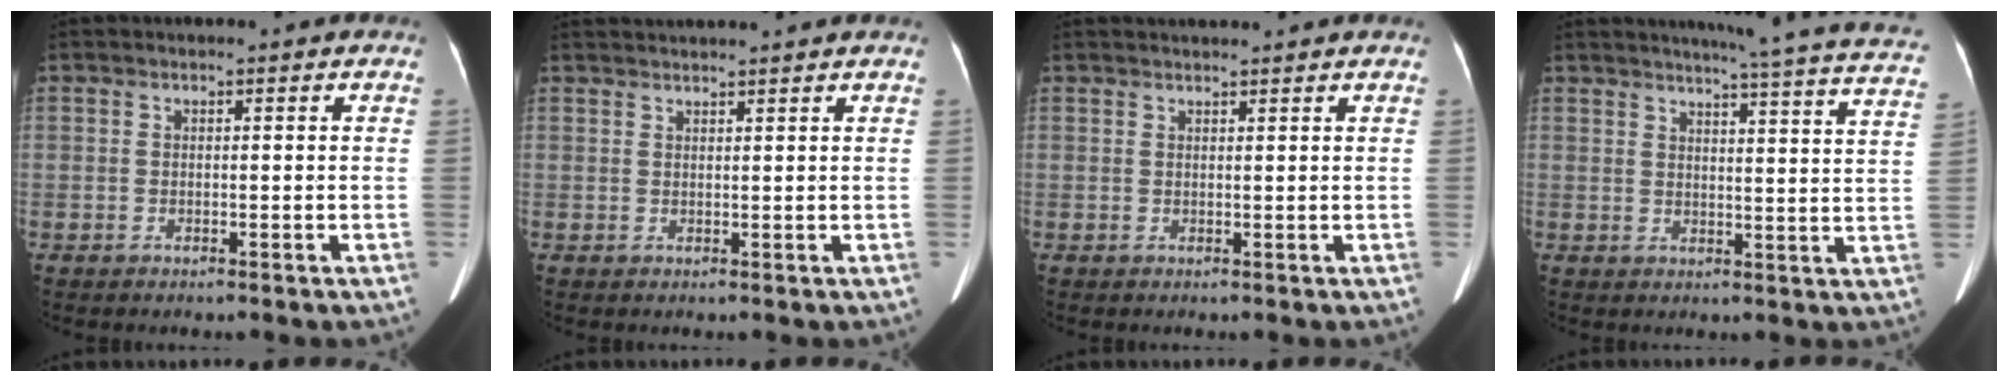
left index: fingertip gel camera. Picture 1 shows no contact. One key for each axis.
{"total": 5.3, "fx": 5.1, "fy": -0.4, "fz": 1.6, "tx": -0.022, "ty": 0.031, "tz": 0.070}
{"total": 2.7, "fx": 2.6, "fy": -0.1, "fz": 0.7, "tx": -0.010, "ty": 0.022, "tz": 0.040}
{"total": 22.2, "fx": 20.4, "fy": -0.3, "fz": 8.8, "tx": -0.114, "ty": -0.071, "tz": 0.222}